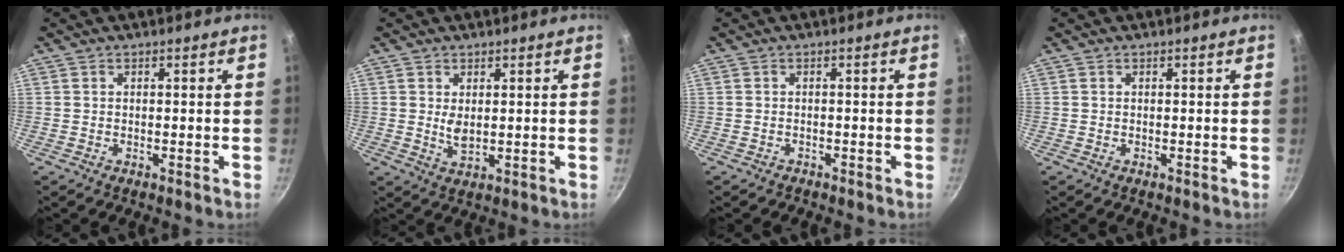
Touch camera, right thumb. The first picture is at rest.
{"total": 3.0, "force": [0.6, 1.6, 2.5], "torque": [-0.046, -0.009, 0.016]}
{"total": 0.7, "force": [-0.6, 0.3, -0.1], "torque": [0.000, 0.015, -0.009]}
{"total": 0.0}